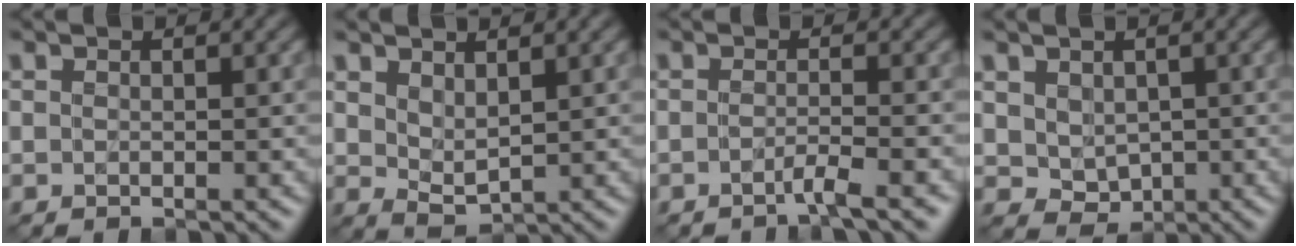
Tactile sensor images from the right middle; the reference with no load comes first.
{"total": 1.8, "force": [0.9, 0.9, 1.3], "torque": [-0.030, -0.005, 0.019]}
{"total": 1.6, "force": [-1.3, -0.4, 0.9], "torque": [-0.019, 0.003, -0.029]}
{"total": 3.0, "force": [0.1, 2.5, 1.6], "torque": [-0.028, -0.003, 0.005]}